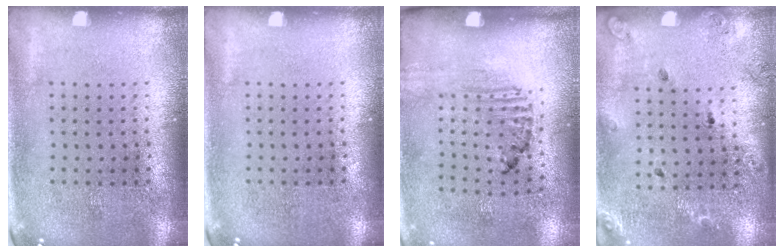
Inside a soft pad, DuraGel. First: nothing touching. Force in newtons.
{"total": 0.0}
{"total": 1.6, "press": 1.1, "slide": 1.2}
{"total": 1.3, "press": 1.2, "slide": 0.4}